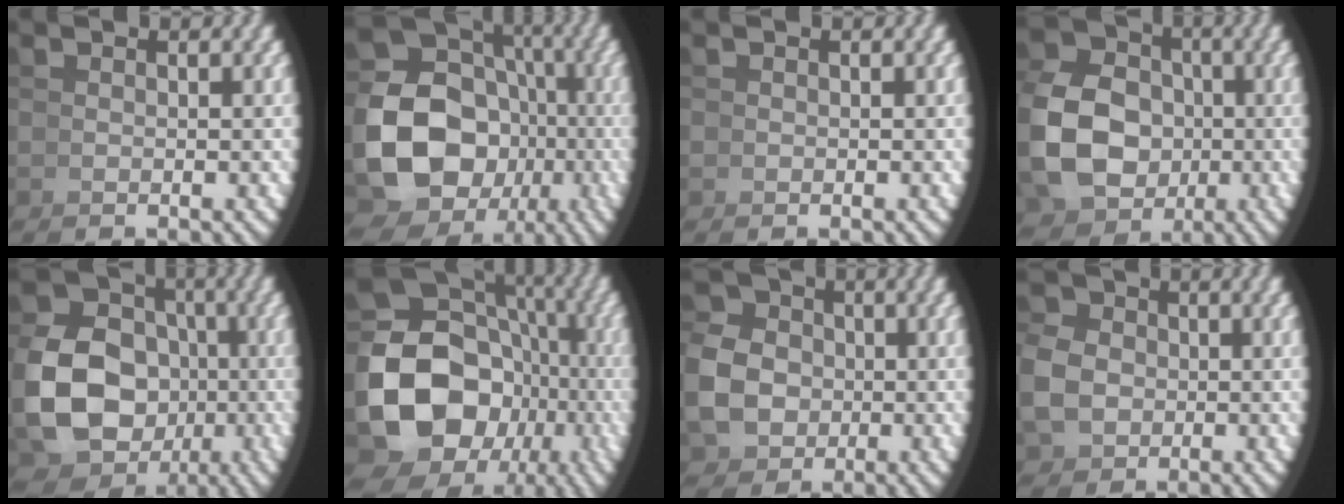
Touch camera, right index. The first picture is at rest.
{"total": 15.1, "force": [-2.1, 12.4, 8.4], "torque": [-0.198, -0.070, -0.014]}
{"total": 0.0}
{"total": 11.0, "force": [-1.0, 9.5, 5.3], "torque": [-0.121, -0.041, -0.008]}
{"total": 14.9, "force": [-1.7, 13.0, 7.2], "torque": [-0.163, -0.059, -0.017]}
{"total": 18.5, "force": [-2.6, 14.5, 11.2], "torque": [-0.237, -0.070, -0.022]}
{"total": 8.9, "force": [-0.4, 8.1, 3.8], "torque": [-0.076, -0.022, -0.002]}
{"total": 5.1, "force": [0.3, 4.5, 2.4], "torque": [-0.049, -0.007, 0.010]}